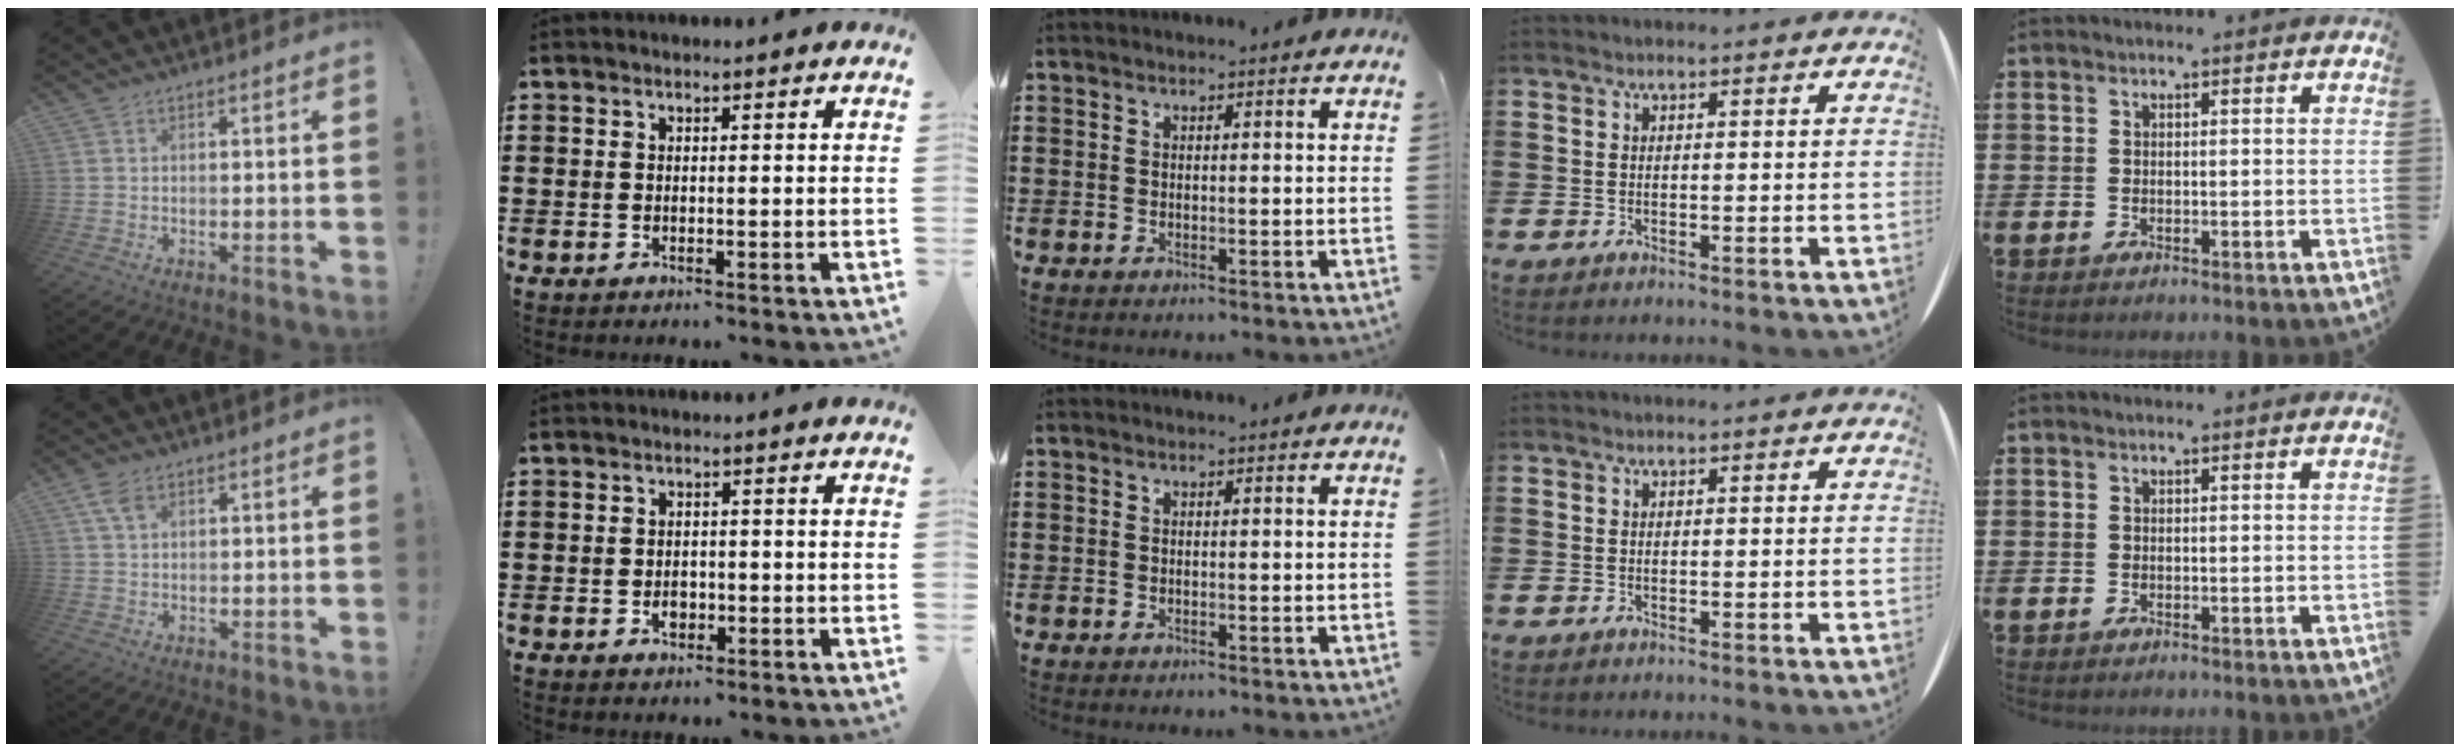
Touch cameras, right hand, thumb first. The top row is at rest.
{"thumb": {"total": 4.4, "force": [2.1, 2.4, 3.0], "torque": [-0.054, -0.004, 0.041]}, "index": {"total": 2.1, "force": [-0.7, 1.4, 1.4], "torque": [-0.028, 0.002, -0.014]}}